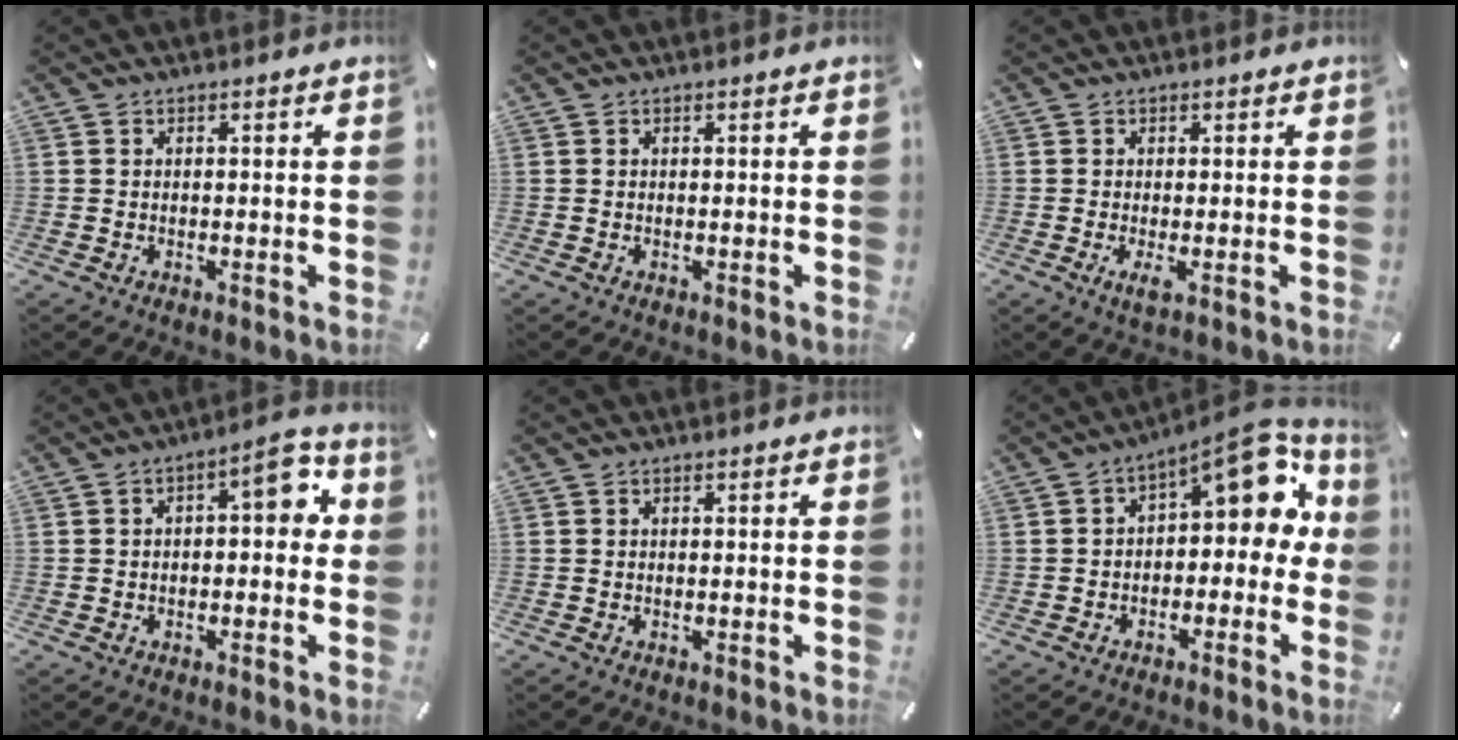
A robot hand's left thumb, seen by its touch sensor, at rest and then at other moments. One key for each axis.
{"total": 0.0}
{"total": 2.7, "fx": -0.5, "fy": 0.5, "fz": 2.6, "tx": -0.041, "ty": -0.011, "tz": -0.010}
{"total": 7.2, "fx": 1.3, "fy": 3.4, "fz": 6.2, "tx": -0.079, "ty": -0.005, "tz": 0.013}
{"total": 0.0}
{"total": 10.5, "fx": 4.6, "fy": 5.2, "fz": 7.8, "tx": -0.101, "ty": -0.039, "tz": 0.077}